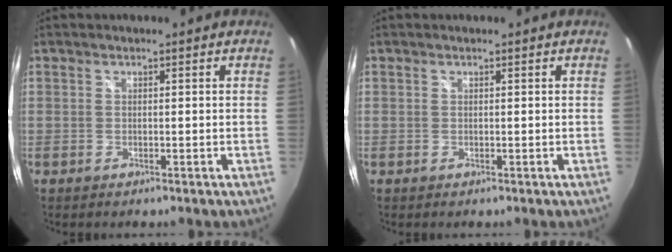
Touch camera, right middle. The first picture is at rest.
{"total": 0.0}